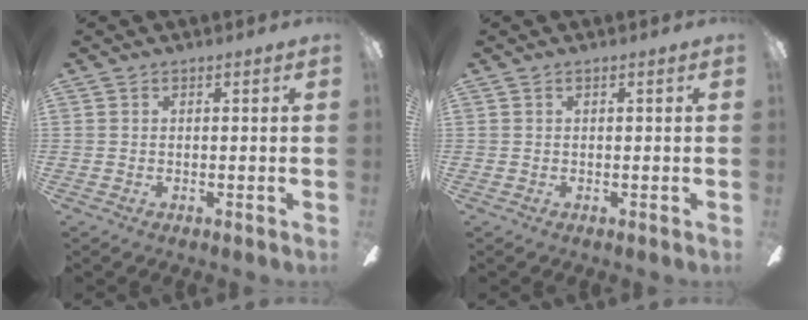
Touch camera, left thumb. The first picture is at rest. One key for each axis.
{"total": 0.0}